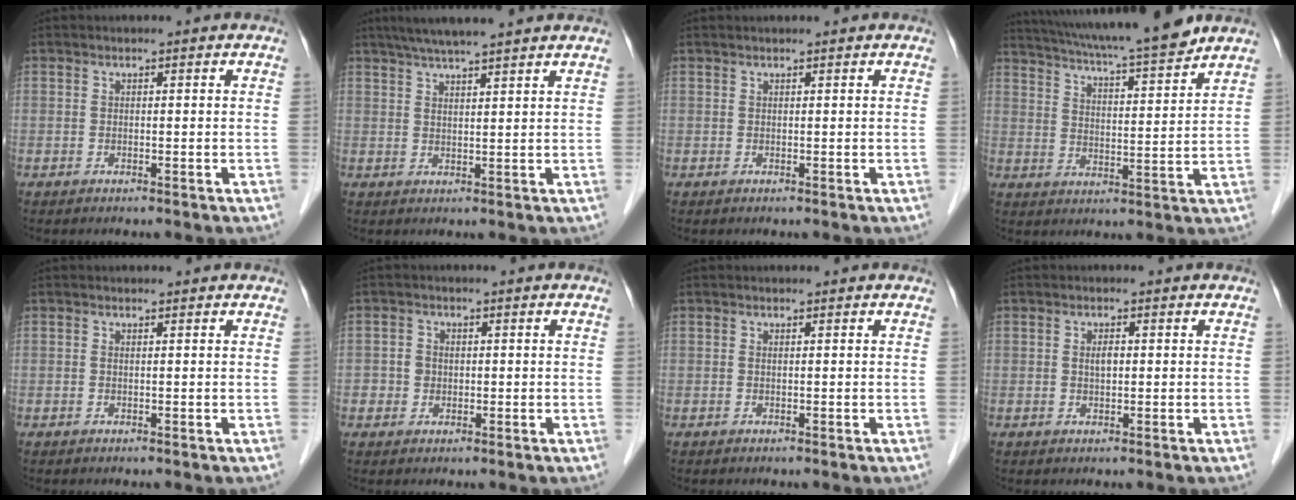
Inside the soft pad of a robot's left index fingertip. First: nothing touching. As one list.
[{"total": 8.9, "force": [7.4, -0.8, 4.9], "torque": [-0.076, 0.024, 0.104]}, {"total": 1.0, "force": [0.9, 0.0, 0.4], "torque": [-0.006, 0.017, 0.018]}, {"total": 16.5, "force": [14.5, 0.2, 7.7], "torque": [-0.134, 0.006, 0.219]}, {"total": 0.5, "force": [0.5, 0.1, 0.2], "torque": [-0.011, 0.004, 0.004]}, {"total": 2.4, "force": [-0.1, 2.3, 0.6], "torque": [-0.008, 0.005, 0.000]}, {"total": 0.0}, {"total": 1.4, "force": [0.2, 0.6, 1.2], "torque": [-0.024, 0.001, 0.004]}]